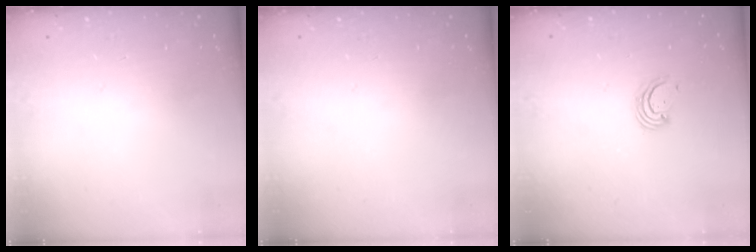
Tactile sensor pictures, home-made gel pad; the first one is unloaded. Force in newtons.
{"total": 0.0}
{"total": 2.8, "press": 2.8, "slide": 0.3}